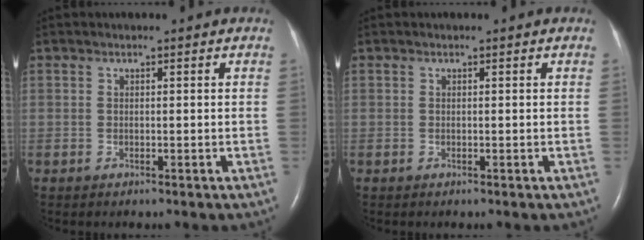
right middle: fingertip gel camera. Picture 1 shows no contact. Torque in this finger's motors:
{"motor_torque": [-0.01, 0.03, 0.00, 0.00]}